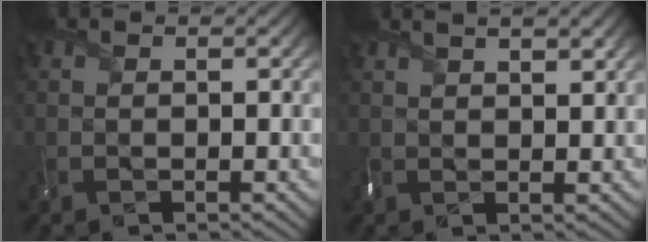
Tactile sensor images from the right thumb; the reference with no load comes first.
{"total": 4.3, "force": [2.8, 1.2, 3.0], "torque": [-0.058, 0.010, 0.044]}